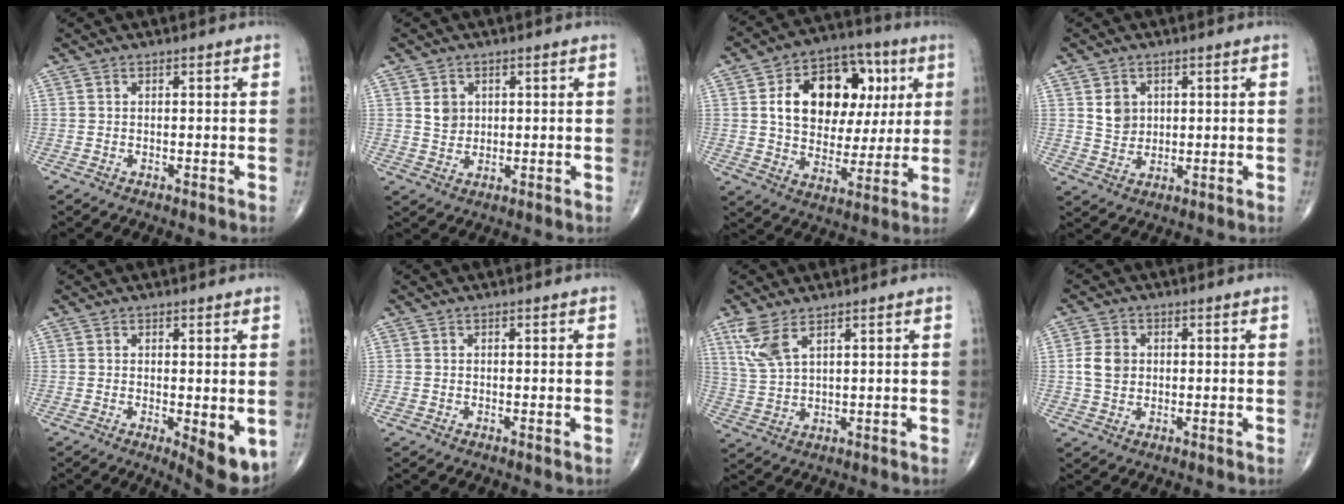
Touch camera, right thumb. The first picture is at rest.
{"total": 3.6, "force": [1.1, 3.0, 1.6], "torque": [-0.012, -0.007, 0.022]}
{"total": 20.2, "force": [5.0, 13.7, 13.9], "torque": [-0.178, 0.010, 0.082]}
{"total": 4.5, "force": [1.4, 3.7, 2.1], "torque": [-0.017, -0.010, 0.030]}
{"total": 6.5, "force": [-1.2, 2.3, 6.0], "torque": [-0.074, -0.019, -0.012]}
{"total": 0.5, "force": [-0.2, 0.4, 0.3], "torque": [-0.005, -0.002, -0.006]}
{"total": 6.4, "force": [3.7, 2.3, 4.7], "torque": [-0.106, -0.010, 0.087]}
{"total": 4.9, "force": [0.4, 3.9, 2.9], "torque": [-0.046, 0.003, 0.005]}